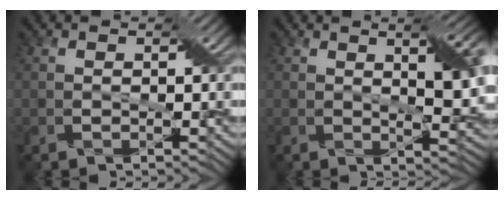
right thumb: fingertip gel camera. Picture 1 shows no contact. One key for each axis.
{"total": 8.4, "fx": 2.5, "fy": 2.6, "fz": 7.6, "tx": -0.102, "ty": 0.006, "tz": 0.038}